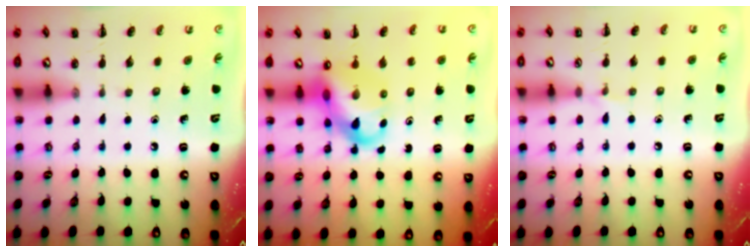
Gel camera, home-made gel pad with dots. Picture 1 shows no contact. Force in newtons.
{"total": 10.9, "press": 10.5, "slide": 3.0}
{"total": 3.8, "press": 3.5, "slide": 1.4}